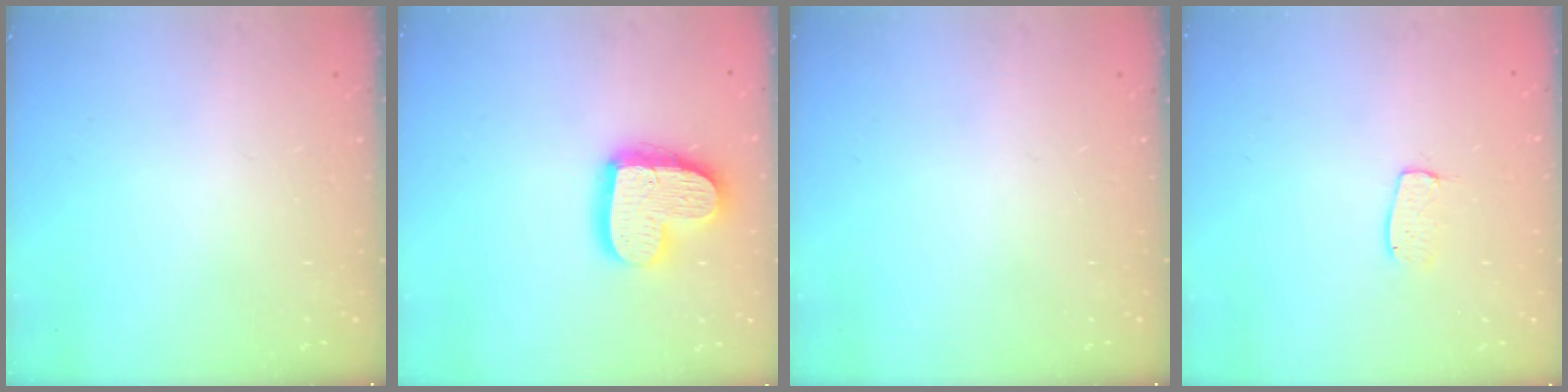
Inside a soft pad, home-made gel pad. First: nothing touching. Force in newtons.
{"total": 16.4, "press": 16.4, "slide": 1.0}
{"total": 0.0}
{"total": 5.7, "press": 5.7, "slide": 0.4}